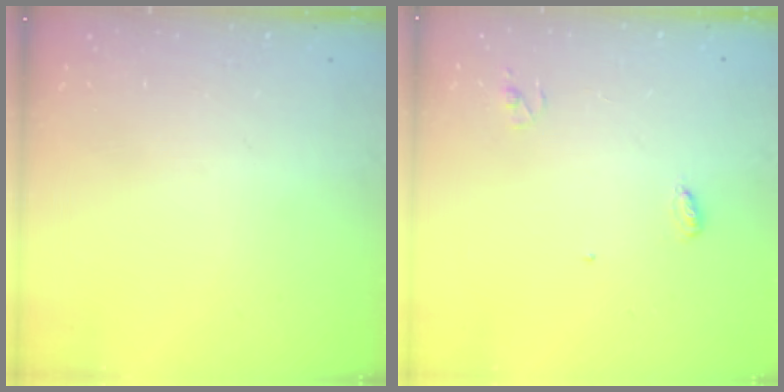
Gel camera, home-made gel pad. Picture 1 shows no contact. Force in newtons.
{"total": 3.8, "press": 3.7, "slide": 0.4}